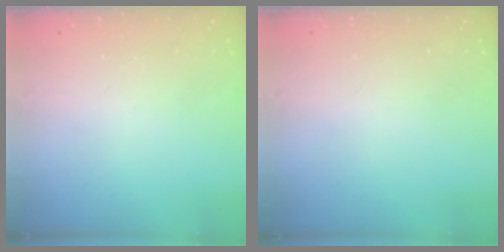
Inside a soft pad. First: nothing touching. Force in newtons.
{"total": 0.0}